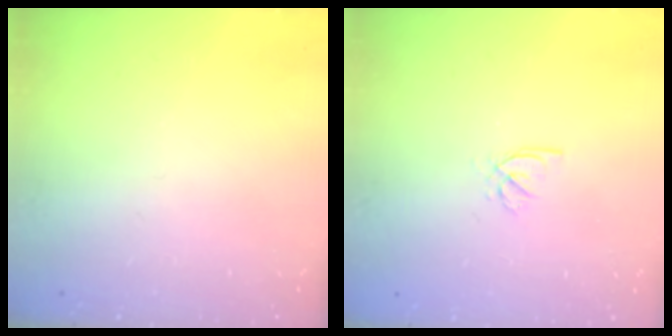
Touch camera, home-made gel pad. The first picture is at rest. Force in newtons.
{"total": 2.3, "press": 2.3, "slide": 0.4}